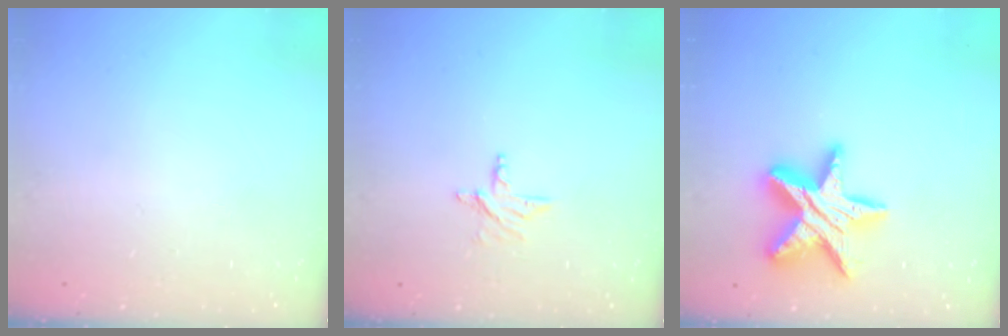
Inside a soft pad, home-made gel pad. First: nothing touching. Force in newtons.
{"total": 3.5, "press": 3.4, "slide": 0.3}
{"total": 16.9, "press": 16.9, "slide": 1.3}